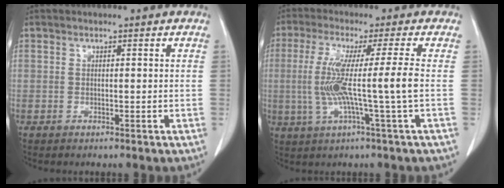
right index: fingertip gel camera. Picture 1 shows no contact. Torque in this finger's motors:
{"motor_torque": [1.41, 0.20, 0.64, 0.21]}